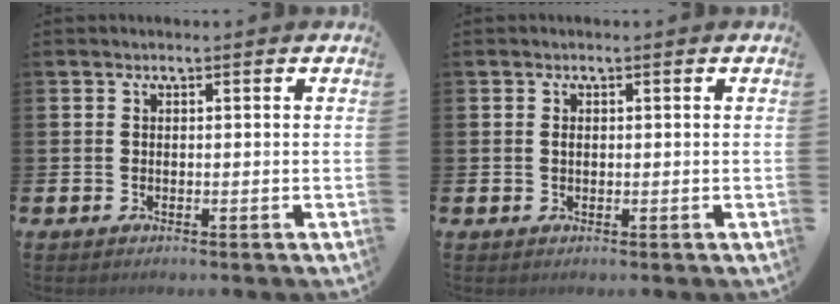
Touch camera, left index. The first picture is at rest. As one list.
[{"total": 0.7, "force": [0.1, 0.4, 0.5], "torque": [0.004, -0.003, -0.002]}]